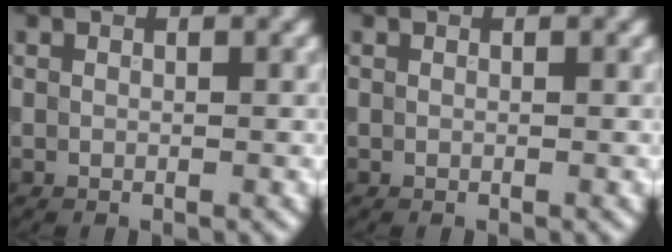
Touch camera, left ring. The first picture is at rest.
{"total": 0.0}